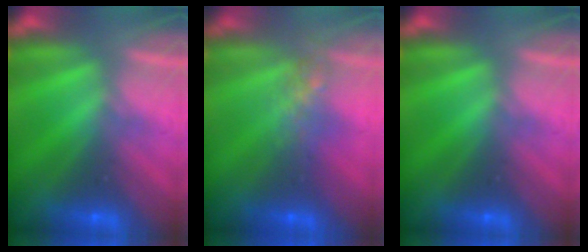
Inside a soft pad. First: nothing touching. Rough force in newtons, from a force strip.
{"total": 4.7}
{"total": 0.0}